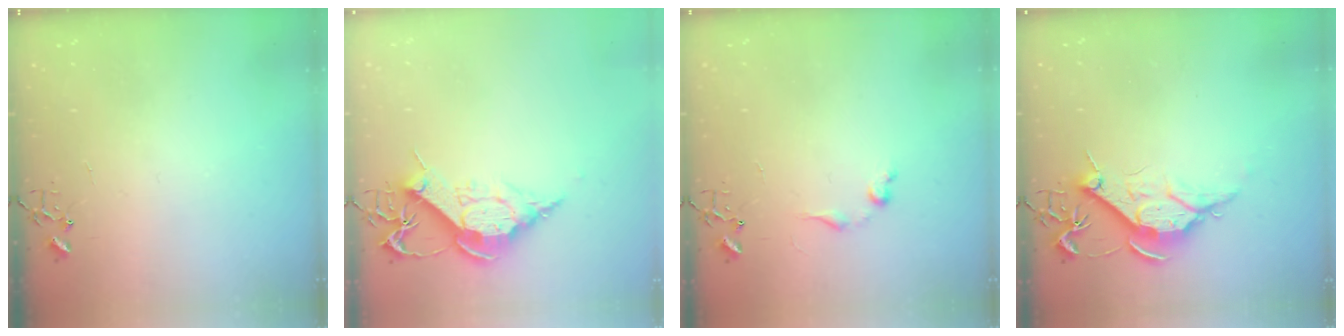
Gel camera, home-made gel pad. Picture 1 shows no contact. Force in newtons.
{"total": 11.8, "press": 11.7, "slide": 0.8}
{"total": 6.7, "press": 6.6, "slide": 0.9}
{"total": 9.9, "press": 9.9, "slide": 1.1}